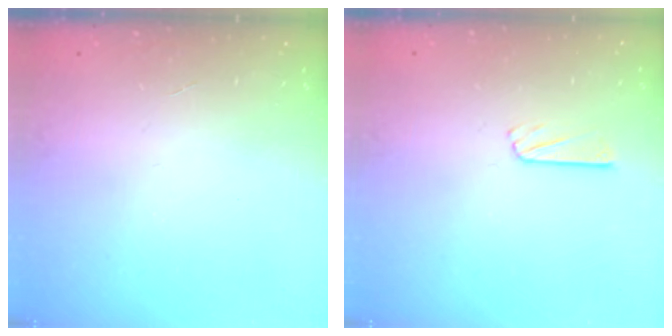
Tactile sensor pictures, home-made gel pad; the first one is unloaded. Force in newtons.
{"total": 5.3, "press": 5.3, "slide": 0.3}